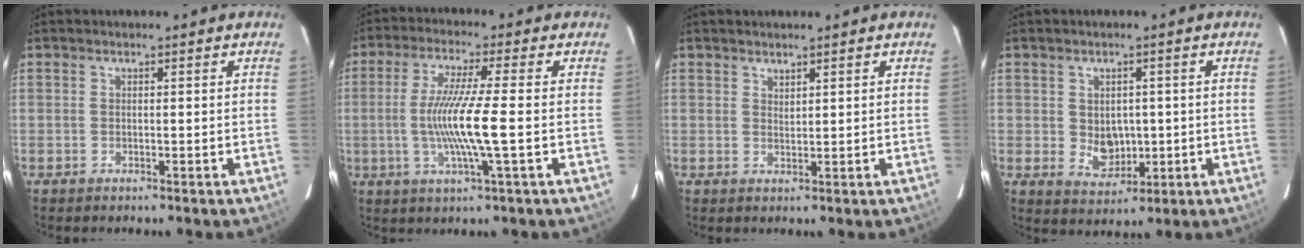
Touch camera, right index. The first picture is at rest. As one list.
[{"total": 10.5, "force": [-1.6, -0.6, 10.4], "torque": [-0.200, -0.012, -0.029]}, {"total": 1.2, "force": [1.1, 0.4, 0.3], "torque": [-0.003, 0.000, 0.021]}, {"total": 5.5, "force": [-0.2, 4.5, 3.1], "torque": [-0.056, -0.001, 0.011]}]